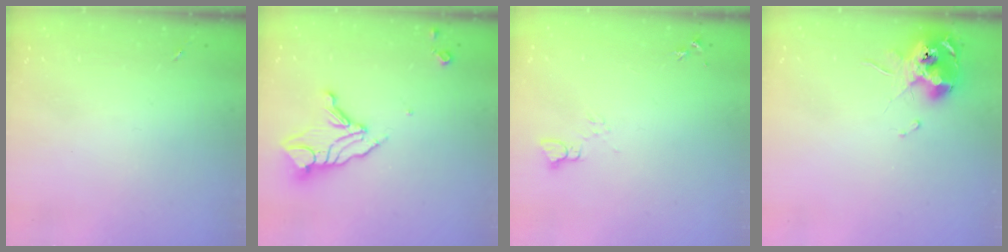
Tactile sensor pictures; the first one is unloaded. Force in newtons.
{"total": 12.2, "press": 12.1, "slide": 1.2}
{"total": 3.5, "press": 3.5, "slide": 0.4}
{"total": 12.0, "press": 11.9, "slide": 1.4}